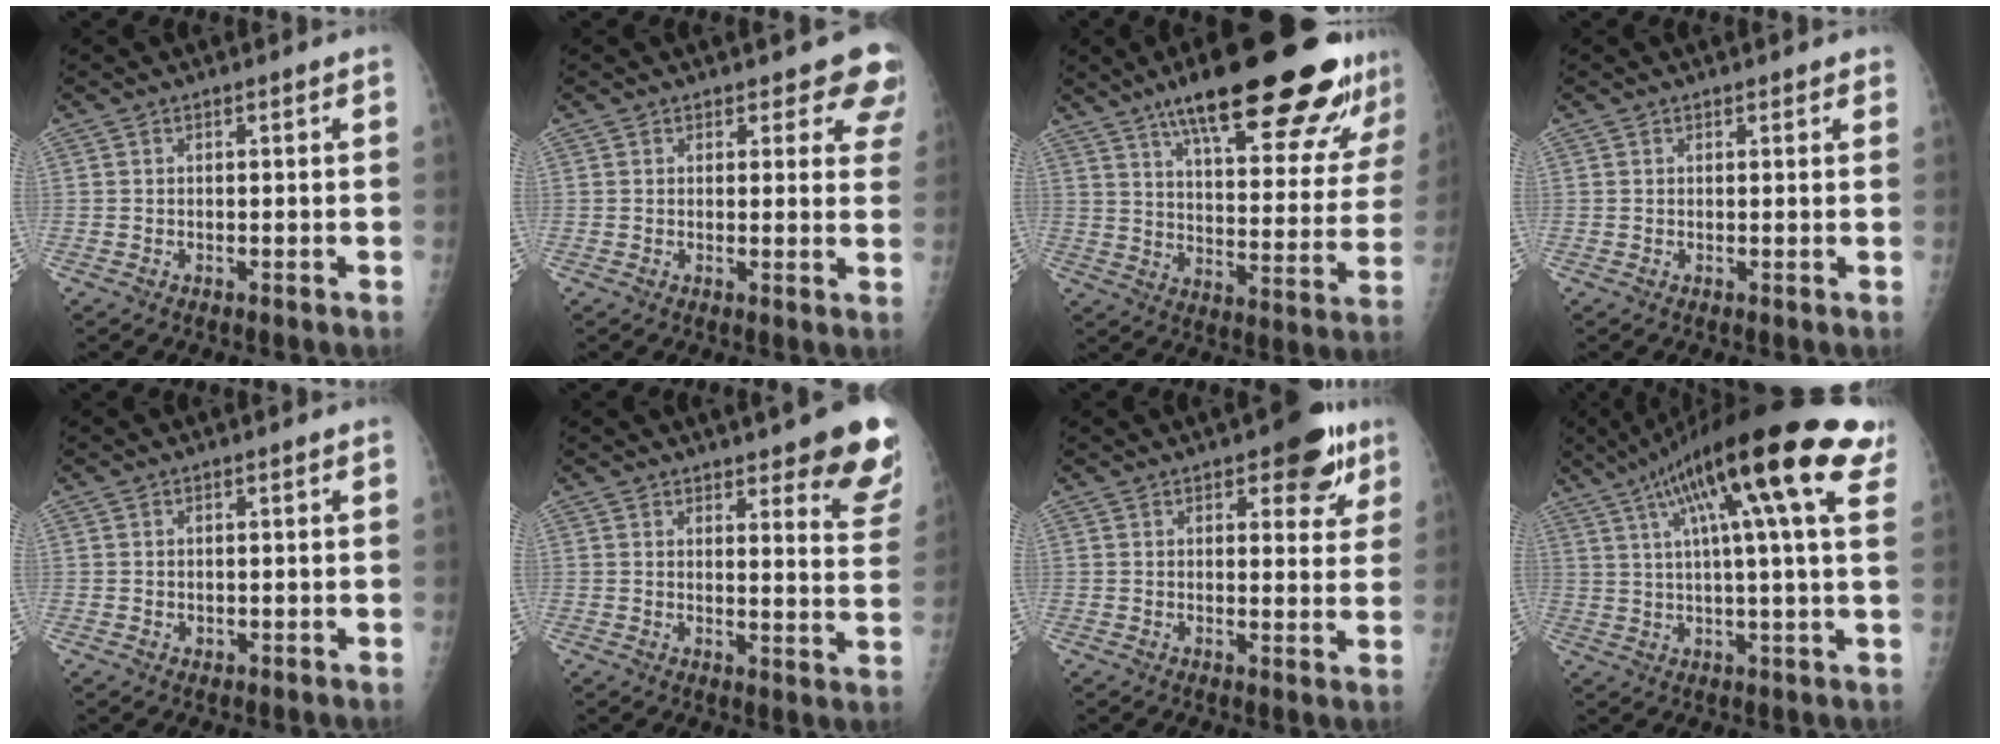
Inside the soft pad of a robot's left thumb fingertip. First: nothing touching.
{"total": 7.6, "force": [6.5, 3.6, 1.3], "torque": [0.043, -0.030, 0.044]}
{"total": 27.8, "force": [19.0, 6.6, 19.2], "torque": [-0.242, -0.056, 0.273]}
{"total": 1.1, "force": [0.9, 0.6, 0.1], "torque": [0.013, -0.006, 0.006]}
{"total": 0.7, "force": [0.2, 0.6, 0.2], "torque": [0.002, -0.001, 0.002]}
{"total": 11.8, "force": [8.9, 3.2, 7.0], "torque": [-0.042, -0.056, 0.094]}
{"total": 8.6, "force": [4.9, 4.0, 5.8], "torque": [-0.037, -0.018, 0.058]}
{"total": 23.6, "force": [12.2, 3.5, 19.9], "torque": [-0.309, 0.014, 0.168]}